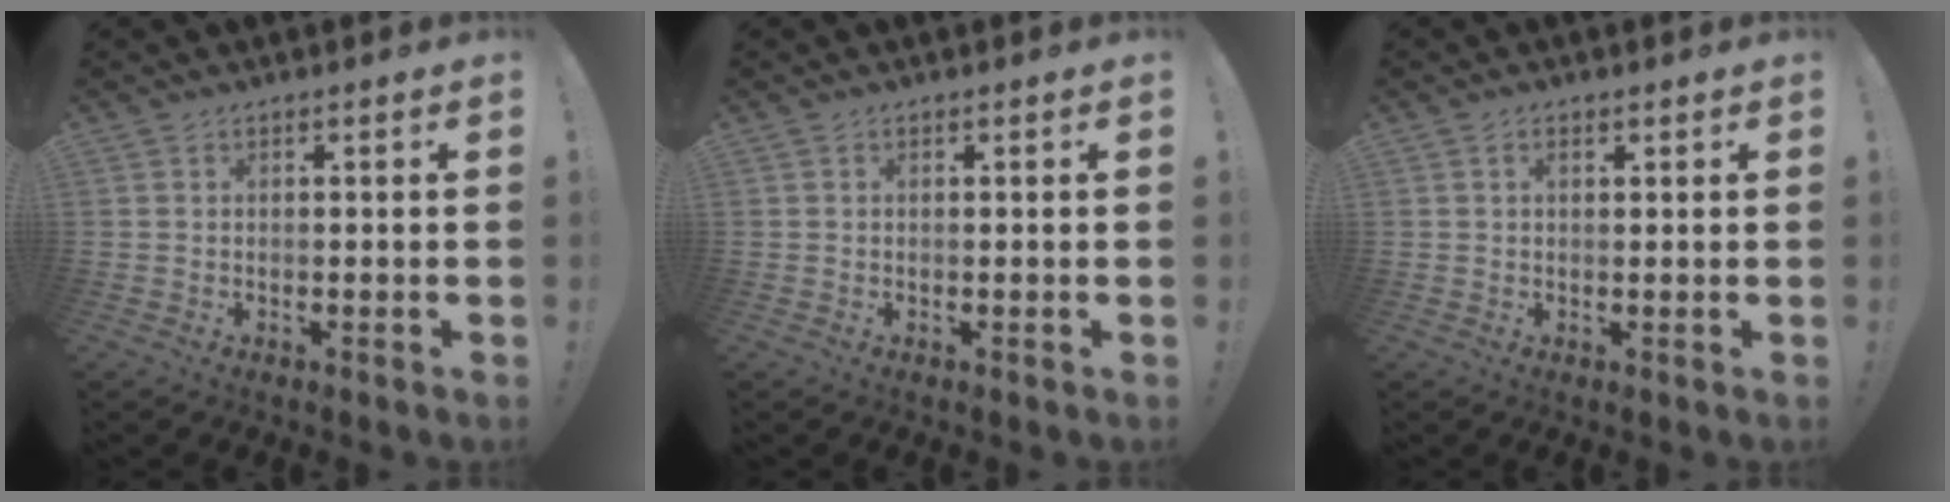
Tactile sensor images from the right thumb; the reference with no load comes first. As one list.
[{"total": 0.0}, {"total": 1.5, "force": [0.7, 0.8, 1.0], "torque": [-0.013, 0.000, 0.010]}]